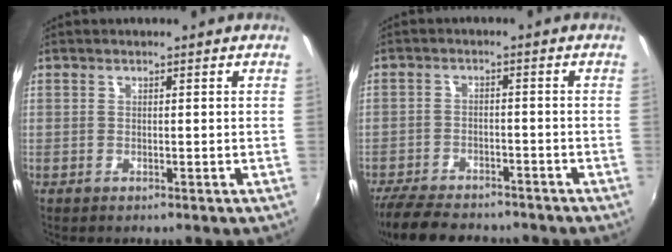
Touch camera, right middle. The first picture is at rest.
{"total": 11.8, "force": [-9.8, 4.6, 4.7], "torque": [-0.126, -0.008, -0.159]}